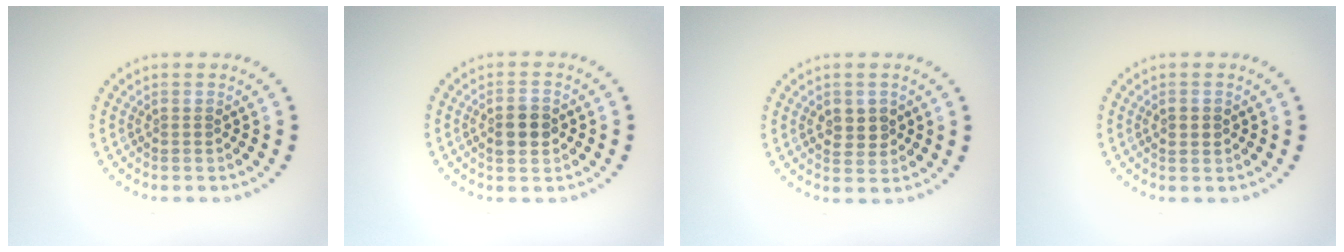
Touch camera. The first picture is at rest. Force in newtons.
{"total": 2.5, "press": 2.5, "slide": 0.2}
{"total": 2.5, "press": 2.4, "slide": 0.5}
{"total": 1.9, "press": 1.9, "slide": 0.1}